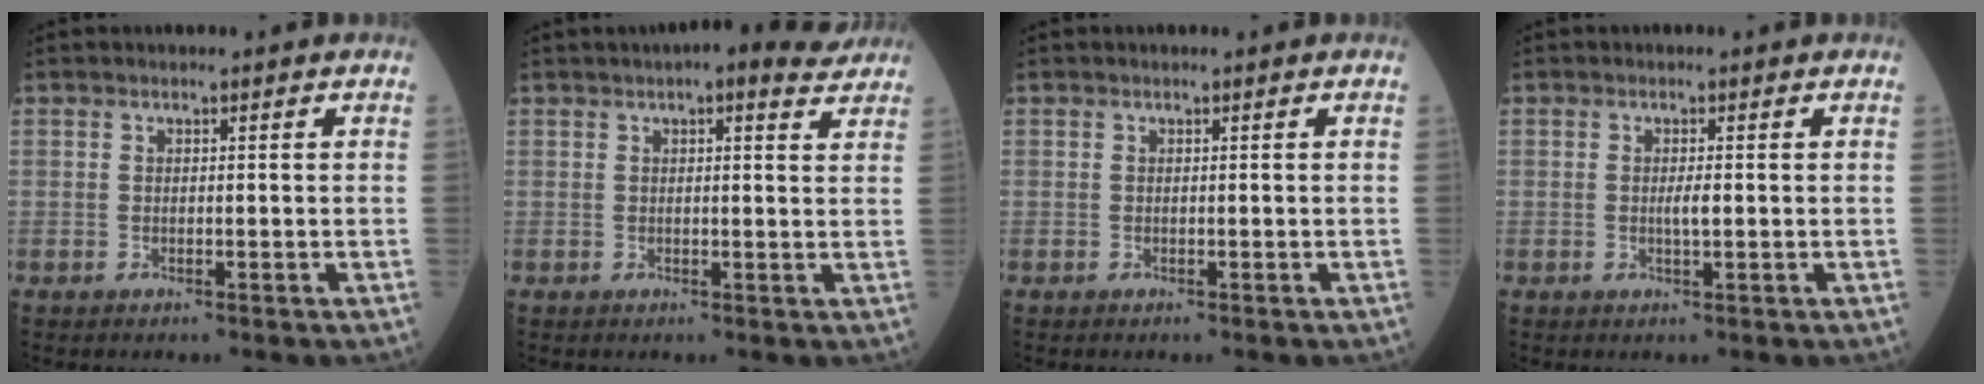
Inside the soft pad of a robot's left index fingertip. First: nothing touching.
{"total": 7.1, "force": [5.7, 1.6, 3.9], "torque": [-0.051, 0.018, 0.062]}
{"total": 0.0}
{"total": 1.4, "force": [-0.1, 0.2, 1.4], "torque": [-0.029, -0.003, -0.001]}